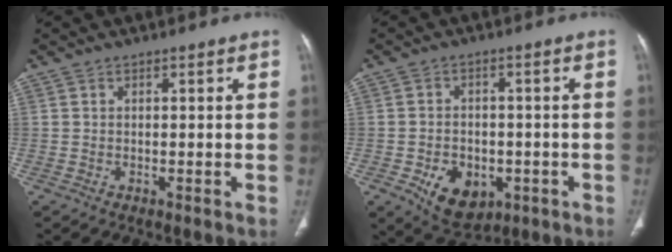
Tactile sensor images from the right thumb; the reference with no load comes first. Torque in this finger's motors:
{"motor_torque": [-0.43, 0.25, -0.14, -0.10, 0.21]}